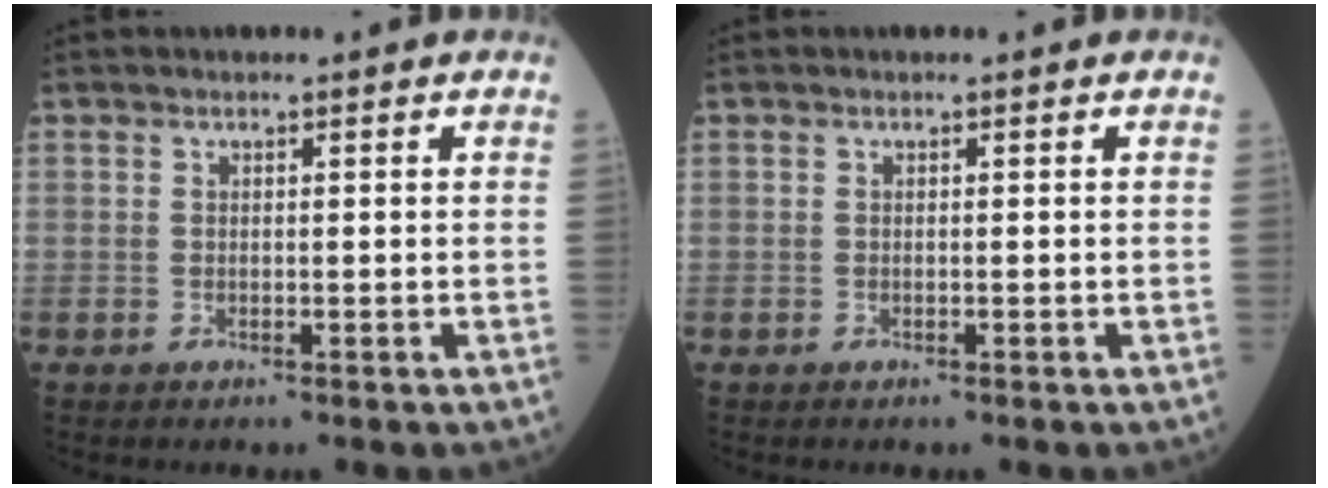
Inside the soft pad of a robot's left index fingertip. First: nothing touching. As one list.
[{"total": 0.0}]